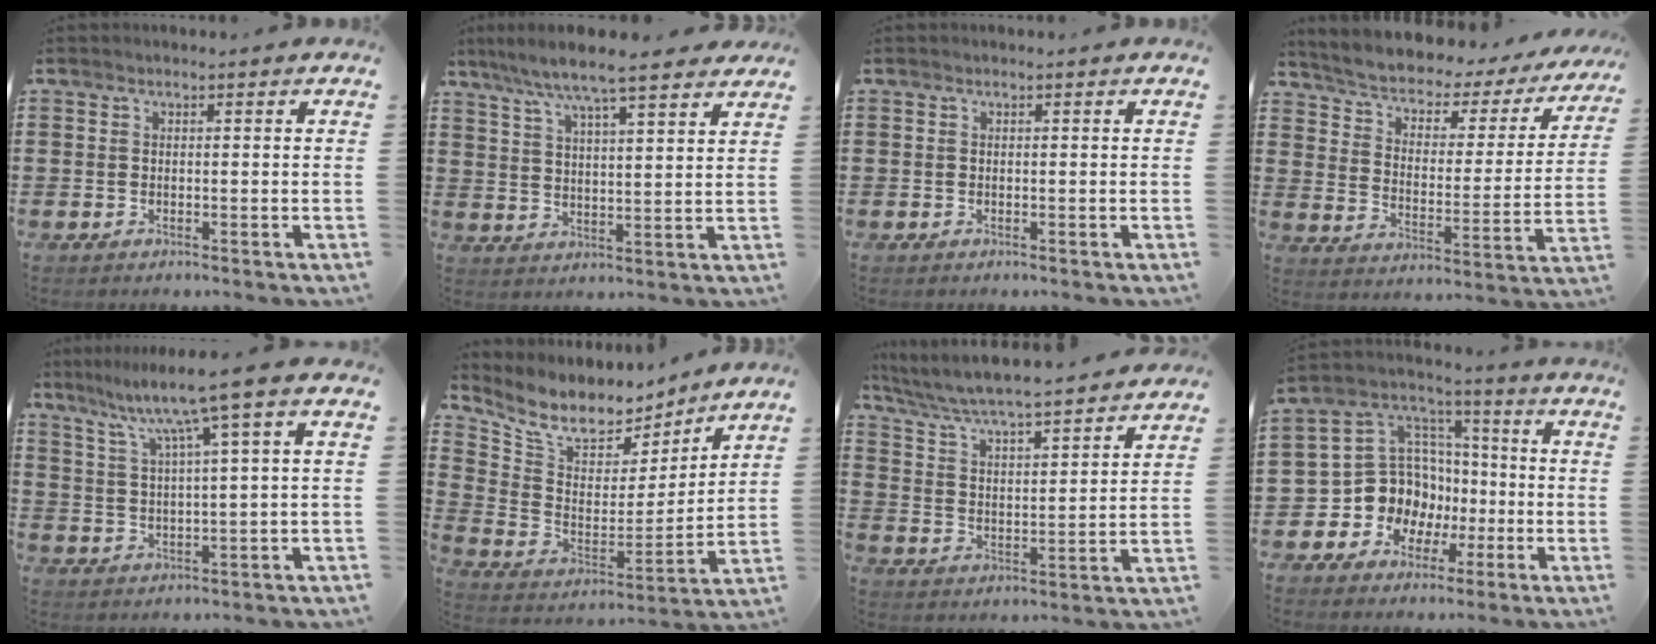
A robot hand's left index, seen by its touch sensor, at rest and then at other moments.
{"total": 7.1, "force": [6.1, 0.4, 3.7], "torque": [-0.093, -0.023, 0.103]}
{"total": 0.0}
{"total": 3.0, "force": [2.4, 1.2, 1.4], "torque": [-0.043, -0.028, 0.031]}
{"total": 7.0, "force": [4.2, -0.6, 5.6], "torque": [-0.125, -0.024, 0.064]}
{"total": 8.4, "force": [6.8, 4.0, 3.0], "torque": [-0.091, -0.044, 0.120]}
{"total": 4.9, "force": [4.7, -0.2, 1.5], "torque": [-0.053, -0.037, 0.072]}
{"total": 11.5, "force": [-2.7, 10.6, 3.4], "torque": [-0.117, -0.002, -0.039]}